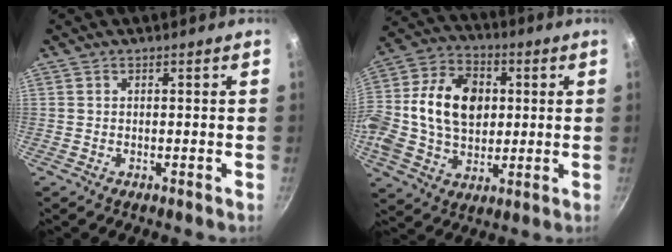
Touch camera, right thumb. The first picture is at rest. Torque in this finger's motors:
{"motor_torque": [2.36, 2.65, 1.48, -0.88, 0.20]}